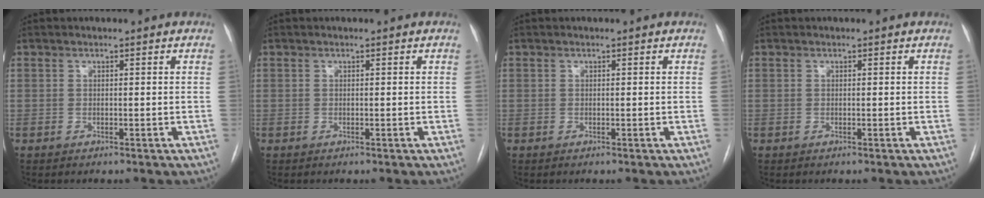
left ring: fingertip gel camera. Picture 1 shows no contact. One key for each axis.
{"total": 0.0}
{"total": 0.0}
{"total": 0.0}